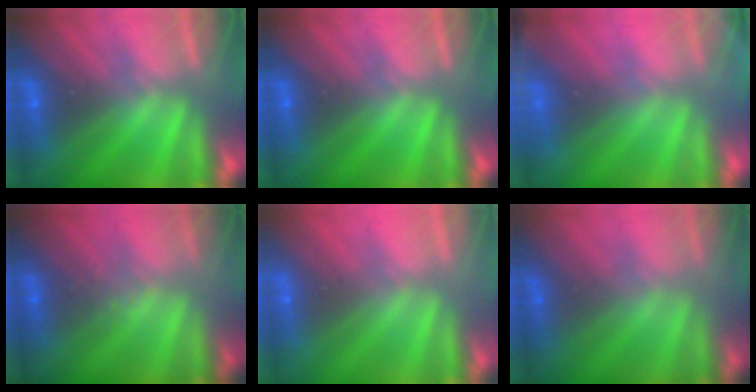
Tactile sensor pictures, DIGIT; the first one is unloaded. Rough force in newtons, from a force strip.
{"total": 0.0}
{"total": 3.4}
{"total": 2.6}
{"total": 2.9}
{"total": 1.6}